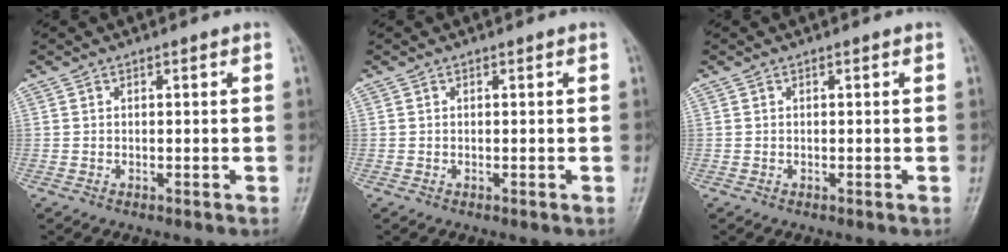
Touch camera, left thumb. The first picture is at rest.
{"total": 0.0}
{"total": 0.0}